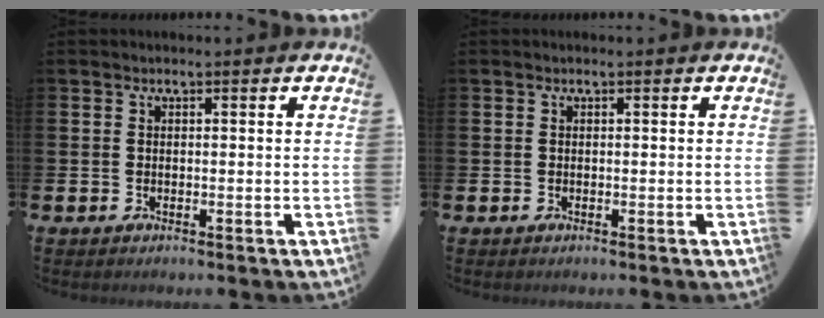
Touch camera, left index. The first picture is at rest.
{"total": 0.0}